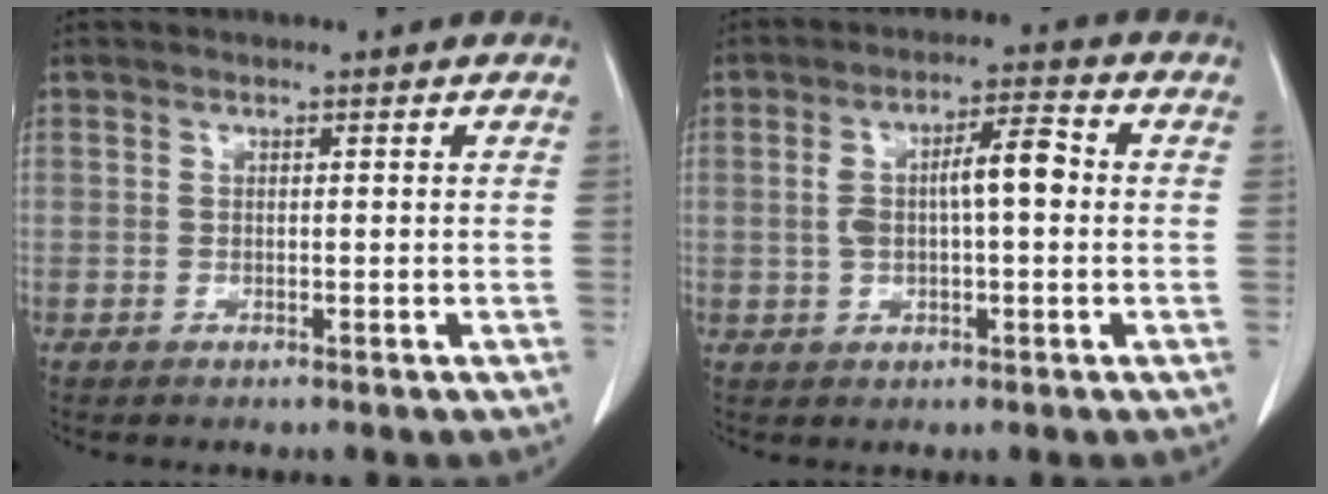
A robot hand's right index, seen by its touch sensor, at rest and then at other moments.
{"total": 7.3, "force": [0.4, 2.0, 7.0], "torque": [-0.132, 0.025, 0.008]}